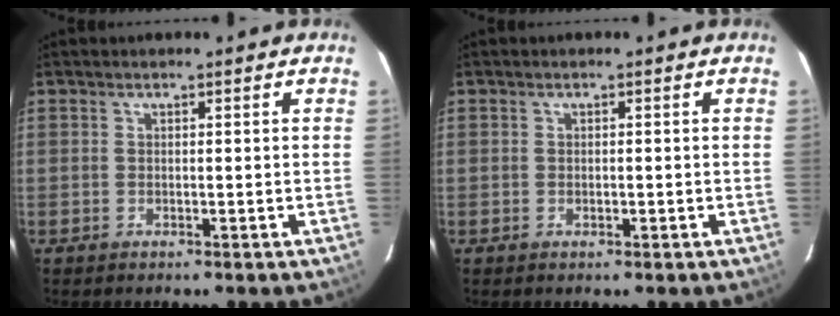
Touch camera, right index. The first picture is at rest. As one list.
[{"total": 0.6, "force": [-0.1, 0.3, 0.5], "torque": [-0.009, -0.001, 0.000]}]